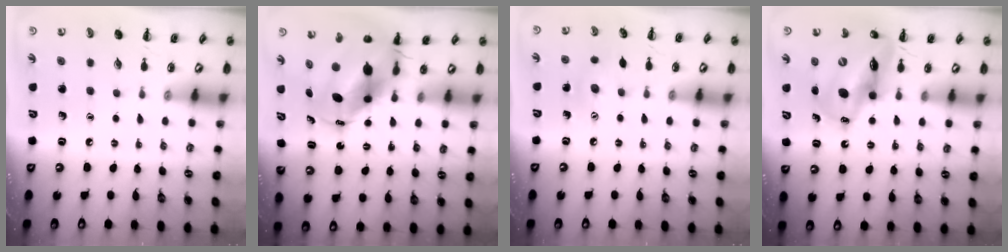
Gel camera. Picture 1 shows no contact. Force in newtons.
{"total": 9.3, "press": 9.0, "slide": 2.4}
{"total": 6.6, "press": 6.4, "slide": 1.7}
{"total": 15.2, "press": 14.7, "slide": 3.8}